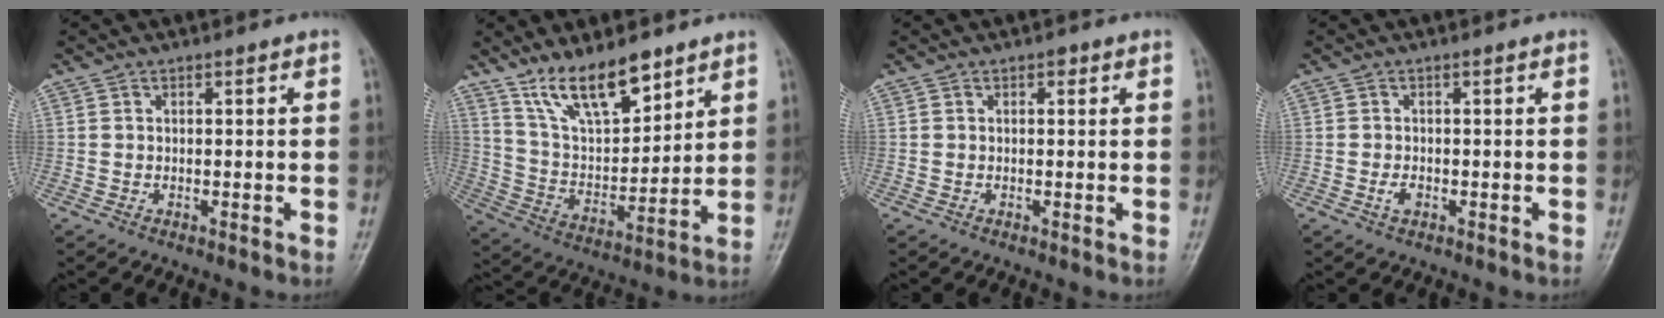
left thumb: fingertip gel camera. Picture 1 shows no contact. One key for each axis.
{"total": 14.0, "fx": 10.1, "fy": 5.3, "fz": 8.1, "tx": -0.111, "ty": -0.063, "tz": 0.198}
{"total": 0.9, "fx": 0.4, "fy": 0.6, "fz": 0.6, "tx": 0.001, "ty": 0.001, "tz": 0.002}
{"total": 1.5, "fx": -0.5, "fy": 0.9, "fz": 1.1, "tx": -0.021, "ty": 0.001, "tz": -0.010}